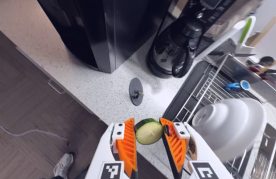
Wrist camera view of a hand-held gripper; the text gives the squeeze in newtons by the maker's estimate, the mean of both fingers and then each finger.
{"total": 9.1, "left": 9.5, "right": 8.8}